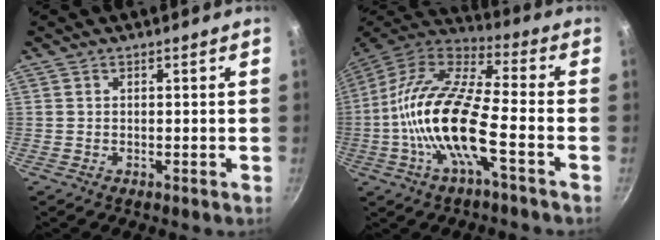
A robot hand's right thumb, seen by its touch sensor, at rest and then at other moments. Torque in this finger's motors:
{"motor_torque": [0.70, 1.25, 2.55, -0.23, 0.40]}